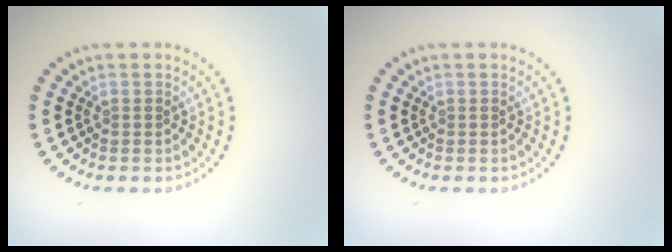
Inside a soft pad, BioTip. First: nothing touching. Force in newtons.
{"total": 0.0}